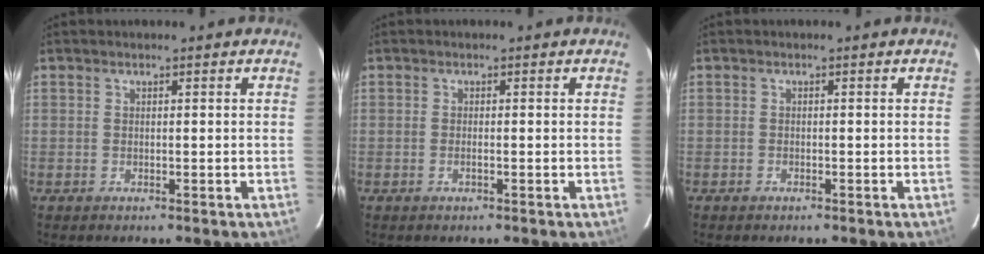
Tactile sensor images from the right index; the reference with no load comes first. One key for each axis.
{"total": 0.7, "fx": -0.3, "fy": 0.1, "fz": 0.6, "tx": -0.015, "ty": 0.000, "tz": -0.003}
{"total": 0.5, "fx": -0.4, "fy": 0.2, "fz": 0.2, "tx": -0.009, "ty": -0.001, "tz": -0.006}